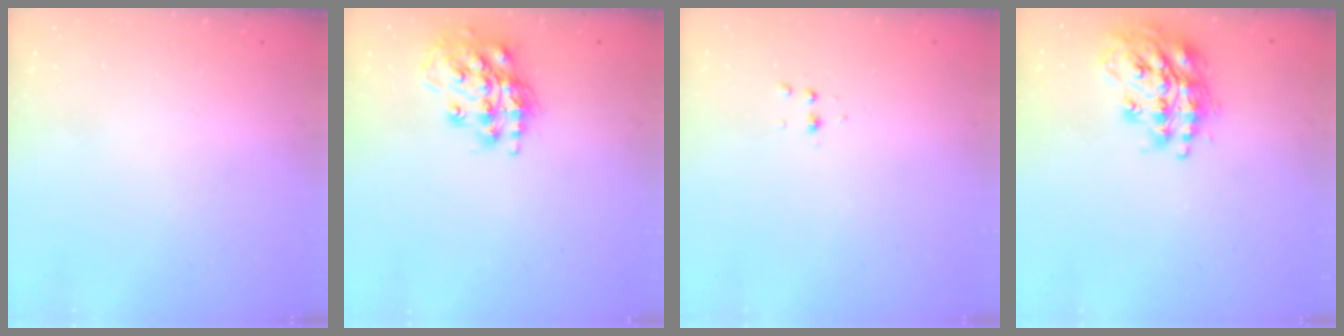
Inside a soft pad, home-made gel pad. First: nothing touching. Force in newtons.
{"total": 15.3, "press": 15.2, "slide": 1.8}
{"total": 3.6, "press": 3.5, "slide": 0.9}
{"total": 17.2, "press": 17.1, "slide": 1.5}